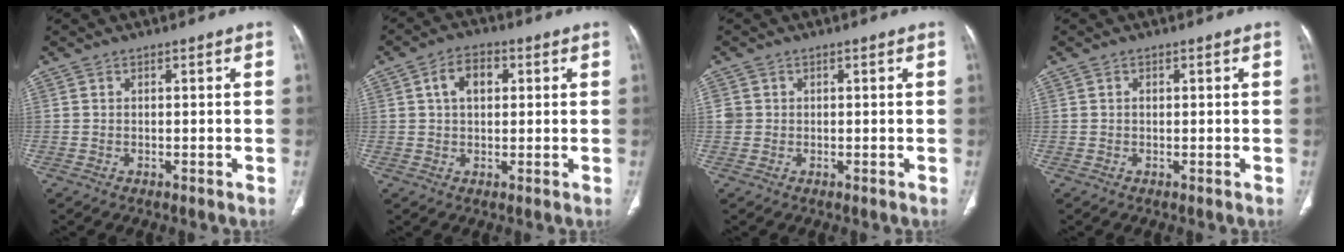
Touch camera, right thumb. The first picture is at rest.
{"total": 6.0, "force": [1.6, 3.9, 4.3], "torque": [-0.063, 0.009, 0.023]}
{"total": 1.9, "force": [0.2, 1.8, 0.6], "torque": [-0.001, 0.004, 0.009]}
{"total": 0.7, "force": [0.1, 0.5, 0.4], "torque": [-0.009, 0.002, 0.003]}